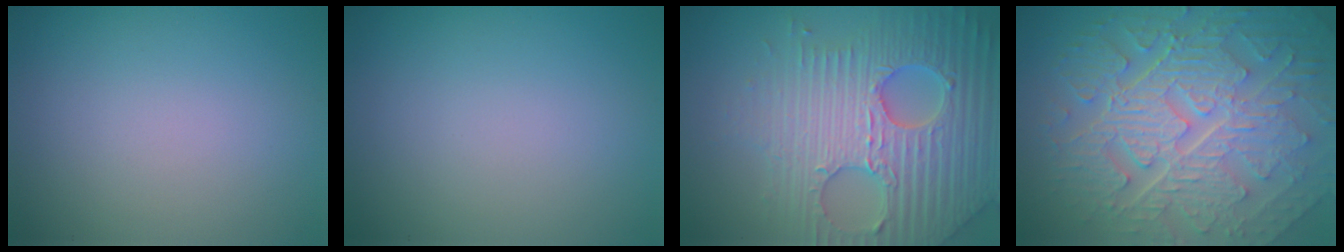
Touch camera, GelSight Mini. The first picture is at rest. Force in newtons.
{"total": 0.0}
{"total": 7.1, "press": 6.8, "slide": 1.8}
{"total": 10.2, "press": 7.0, "slide": 7.5}